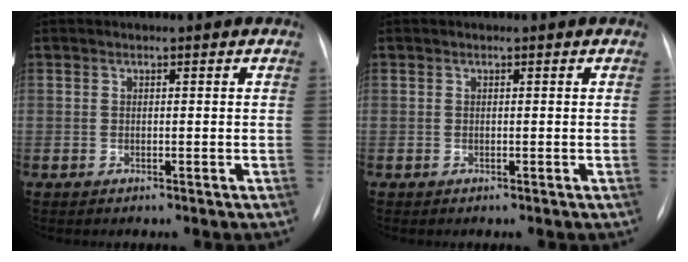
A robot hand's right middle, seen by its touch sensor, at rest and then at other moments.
{"total": 0.0}